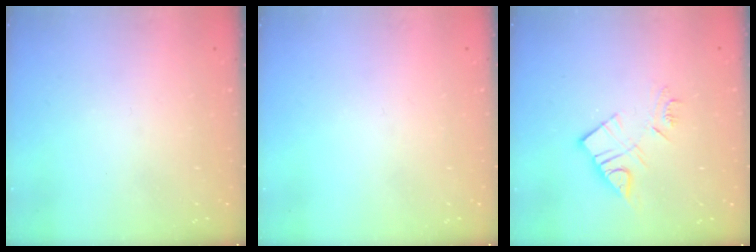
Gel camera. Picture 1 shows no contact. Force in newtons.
{"total": 0.0}
{"total": 10.9, "press": 10.9, "slide": 0.9}